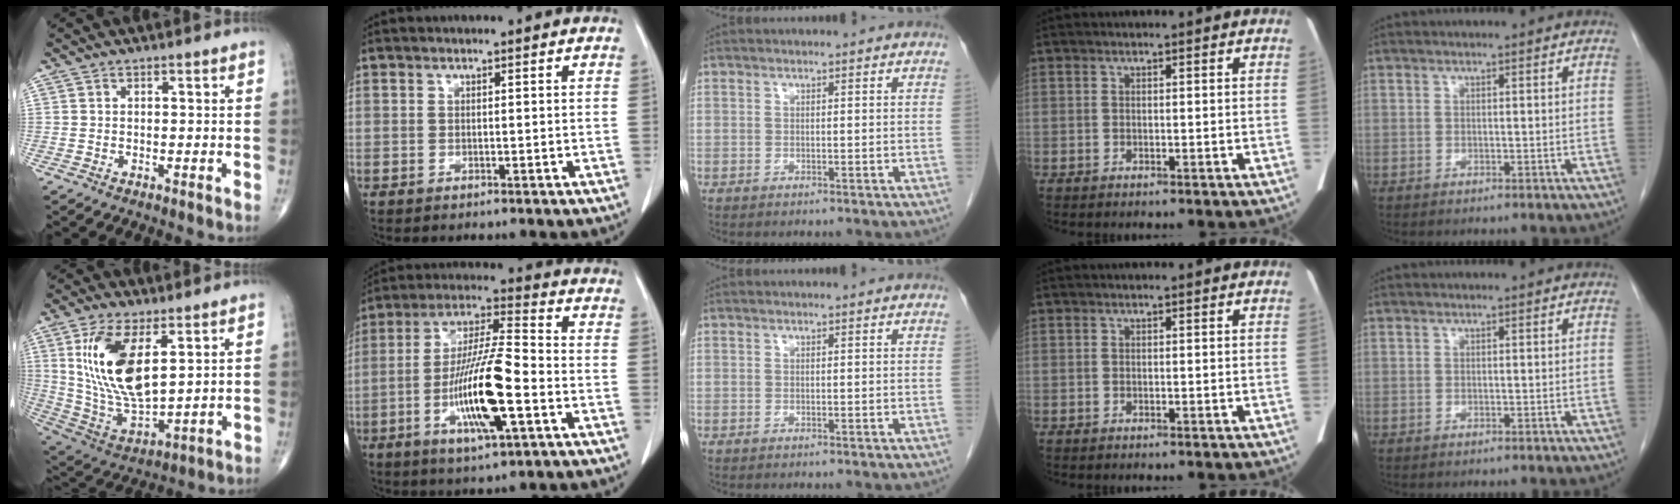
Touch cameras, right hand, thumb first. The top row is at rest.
{"thumb": {"total": 17.0, "force": [5.2, 7.6, 14.3], "torque": [-0.272, -0.025, 0.114]}, "index": {"total": 14.8, "force": [-4.5, 1.9, 14.0], "torque": [-0.272, -0.006, -0.081]}}